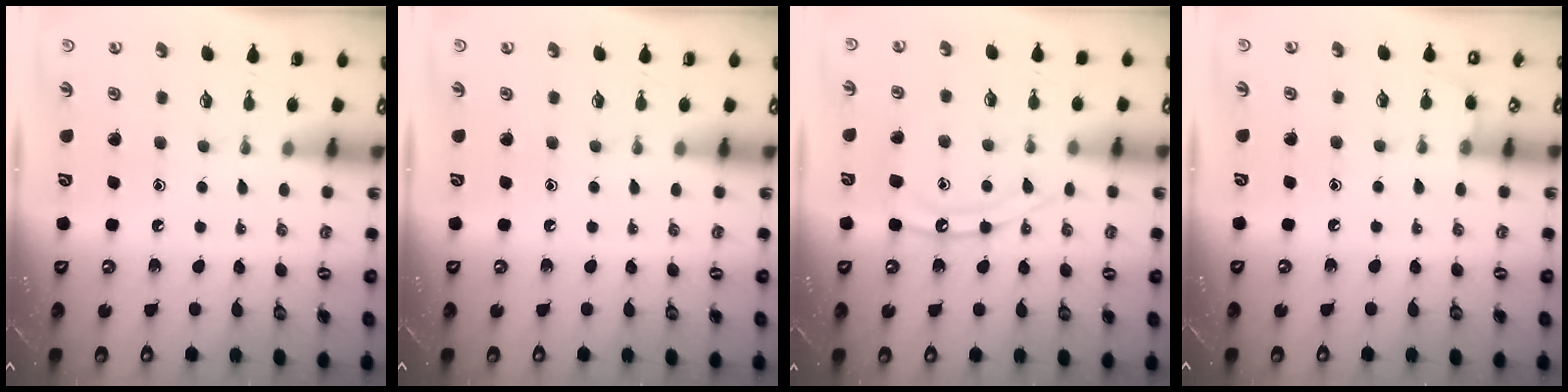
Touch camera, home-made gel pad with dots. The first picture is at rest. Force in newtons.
{"total": 0.0}
{"total": 11.8, "press": 11.7, "slide": 1.1}
{"total": 3.2, "press": 3.2, "slide": 0.4}